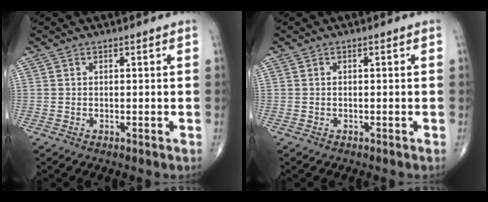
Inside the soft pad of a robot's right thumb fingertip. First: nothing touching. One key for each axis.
{"total": 0.0}